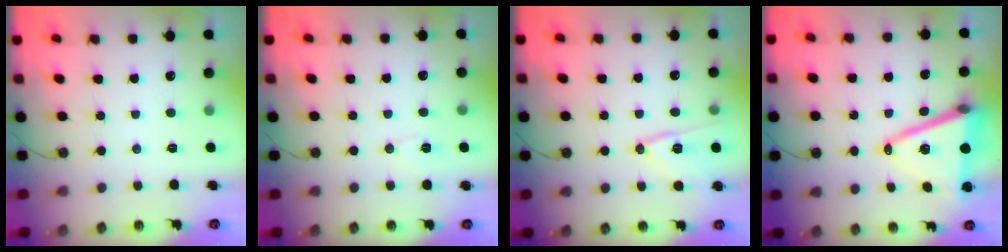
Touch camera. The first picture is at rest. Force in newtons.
{"total": 6.5, "press": 6.4, "slide": 1.3}
{"total": 12.1, "press": 12.1, "slide": 0.3}
{"total": 16.0, "press": 15.5, "slide": 3.7}